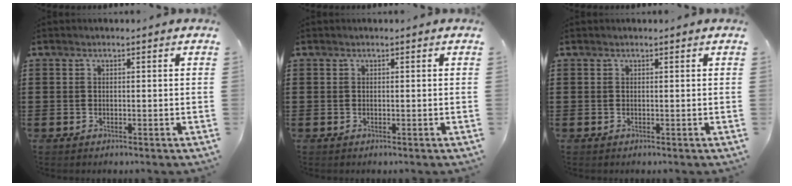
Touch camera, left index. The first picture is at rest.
{"total": 0.0}
{"total": 0.0}